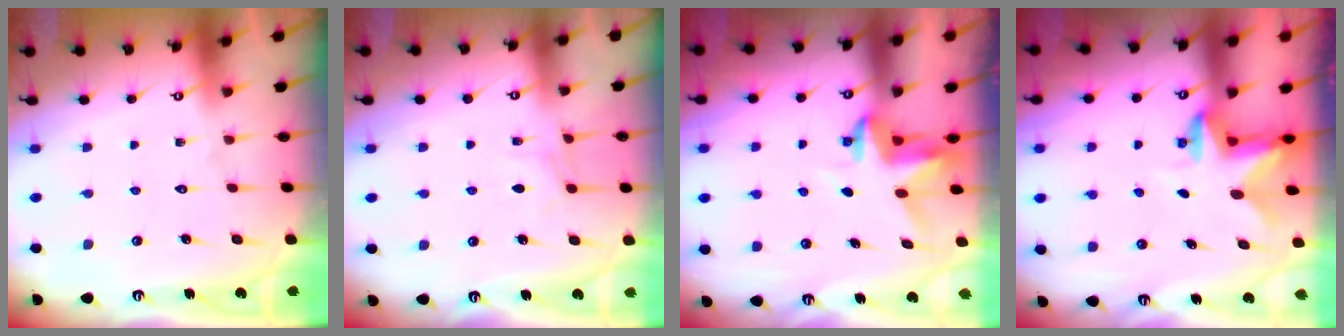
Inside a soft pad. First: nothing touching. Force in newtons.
{"total": 5.4, "press": 5.4, "slide": 0.5}
{"total": 3.7, "press": 3.7, "slide": 0.3}
{"total": 2.6, "press": 2.6, "slide": 0.5}